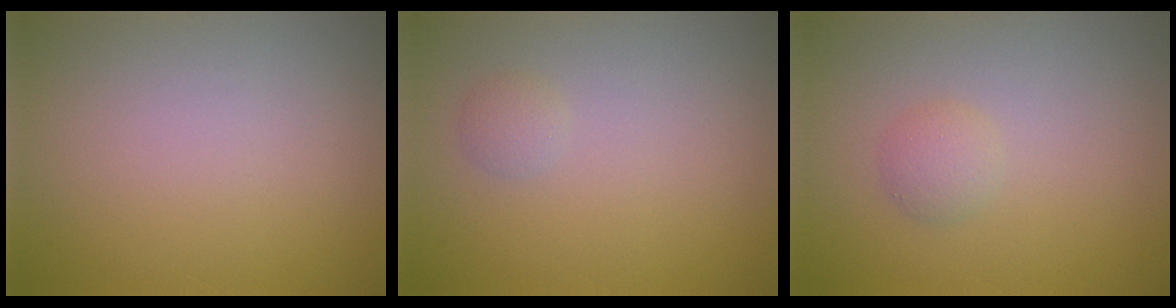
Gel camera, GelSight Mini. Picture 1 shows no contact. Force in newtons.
{"total": 0.9, "press": 0.9, "slide": 0.0}
{"total": 1.4, "press": 1.4, "slide": 0.0}